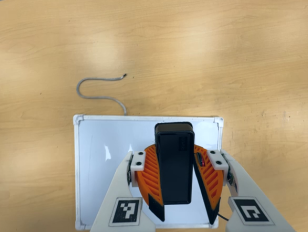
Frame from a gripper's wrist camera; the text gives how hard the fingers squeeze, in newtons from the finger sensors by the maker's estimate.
{"total": 9.2, "left": 9.3, "right": 9.0}